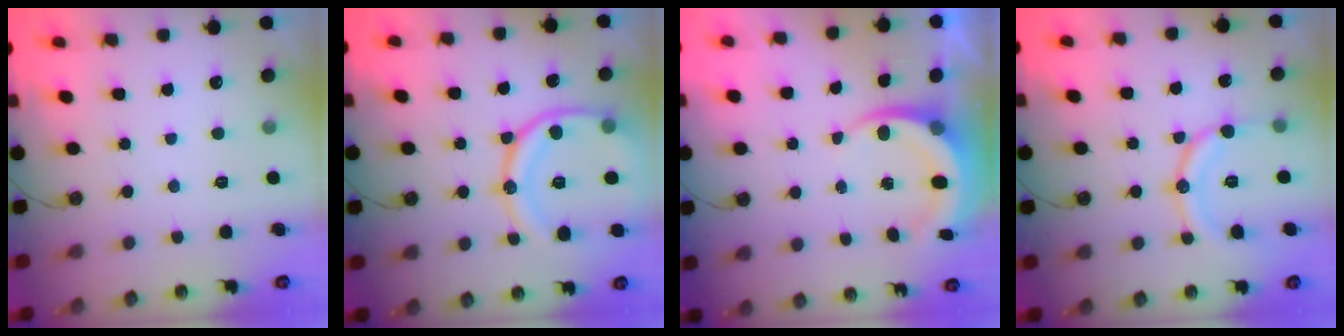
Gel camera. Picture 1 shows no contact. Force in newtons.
{"total": 17.4, "press": 17.3, "slide": 1.6}
{"total": 7.5, "press": 7.3, "slide": 1.8}
{"total": 11.9, "press": 11.9, "slide": 0.6}